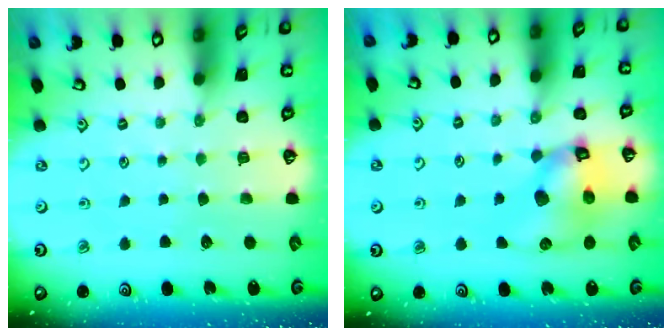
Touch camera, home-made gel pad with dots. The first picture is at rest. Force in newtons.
{"total": 11.1, "press": 11.0, "slide": 1.0}